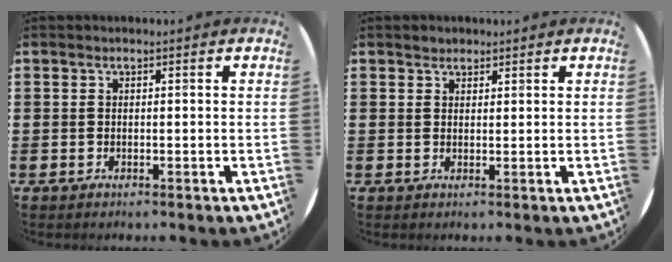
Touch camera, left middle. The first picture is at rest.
{"total": 1.3, "force": [1.2, 0.4, -0.1], "torque": [0.000, 0.001, 0.025]}